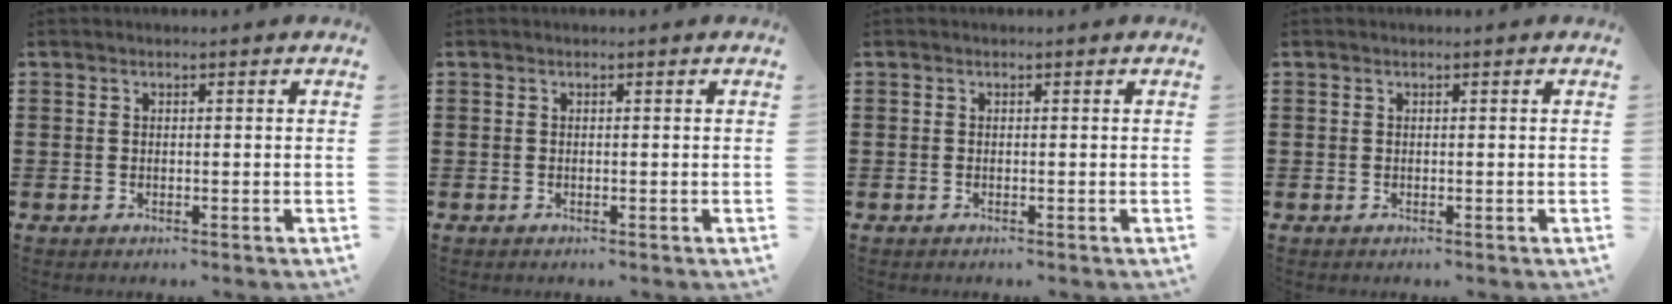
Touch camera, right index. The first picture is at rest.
{"total": 0.0}
{"total": 0.0}
{"total": 0.0}